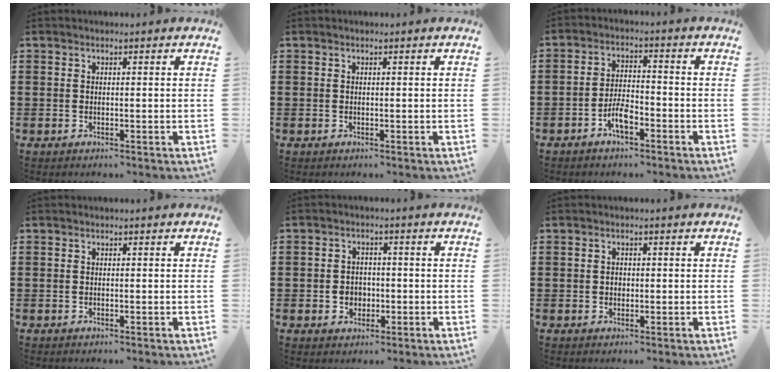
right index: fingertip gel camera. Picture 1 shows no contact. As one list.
[{"total": 0.0}, {"total": 4.3, "force": [-2.6, 1.6, 3.1], "torque": [-0.073, 0.004, -0.055]}, {"total": 0.0}, {"total": 2.8, "force": [-0.7, 2.4, 1.2], "torque": [-0.031, 0.004, -0.017]}, {"total": 1.0, "force": [0.0, 0.8, 0.6], "torque": [-0.014, 0.004, -0.001]}]